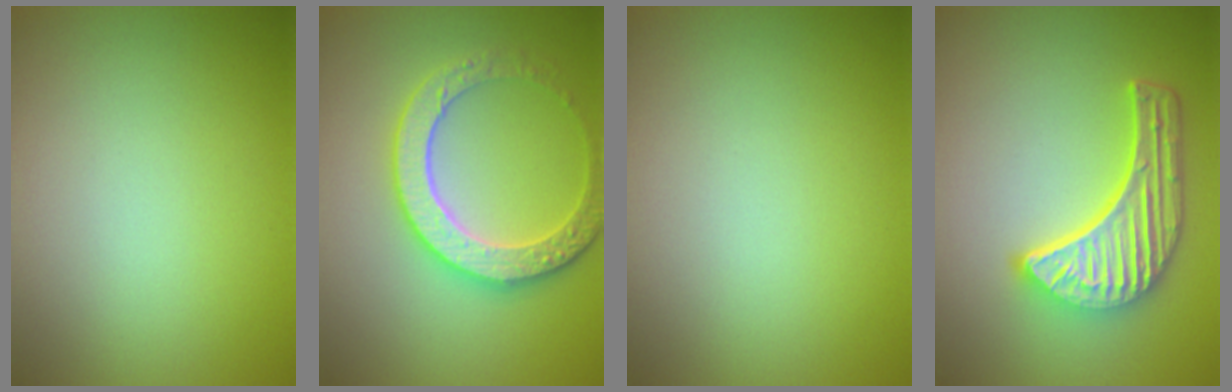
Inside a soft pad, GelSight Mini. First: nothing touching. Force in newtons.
{"total": 4.0, "press": 3.8, "slide": 1.1}
{"total": 0.0}
{"total": 6.1, "press": 4.5, "slide": 4.1}